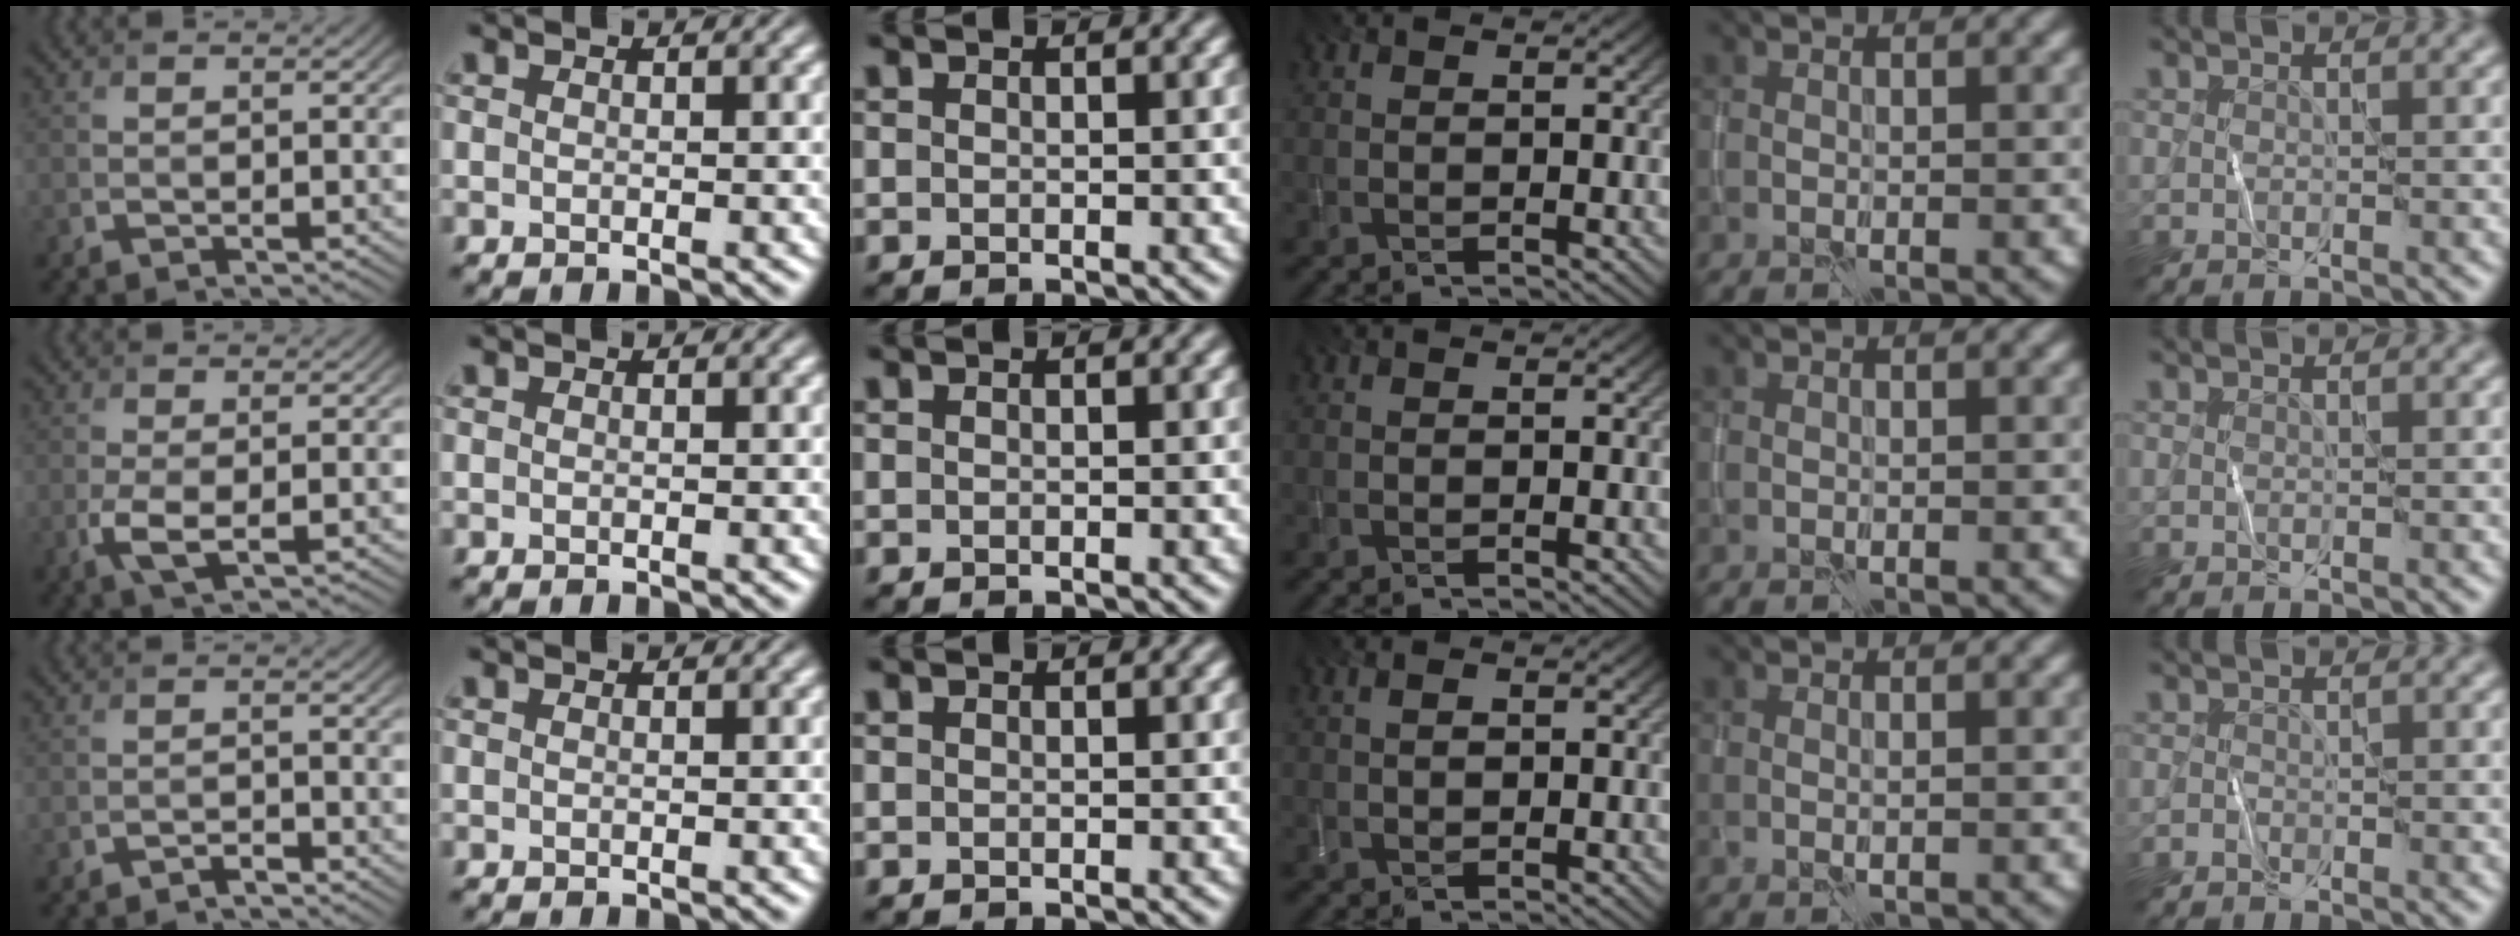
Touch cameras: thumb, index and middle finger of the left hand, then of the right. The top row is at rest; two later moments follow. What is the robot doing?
{"motion": "wipe", "object": "whiteboard"}